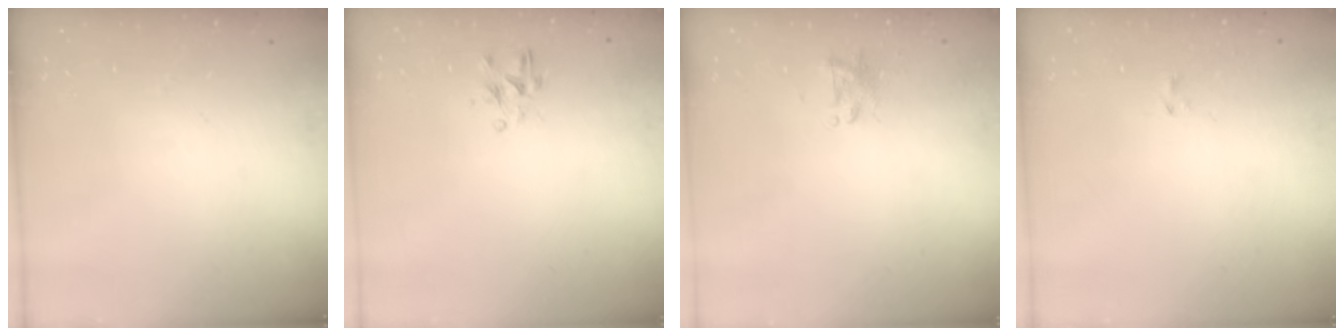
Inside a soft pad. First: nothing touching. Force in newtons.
{"total": 2.8, "press": 2.7, "slide": 0.7}
{"total": 2.2, "press": 2.2, "slide": 0.4}
{"total": 0.7, "press": 0.5, "slide": 0.4}